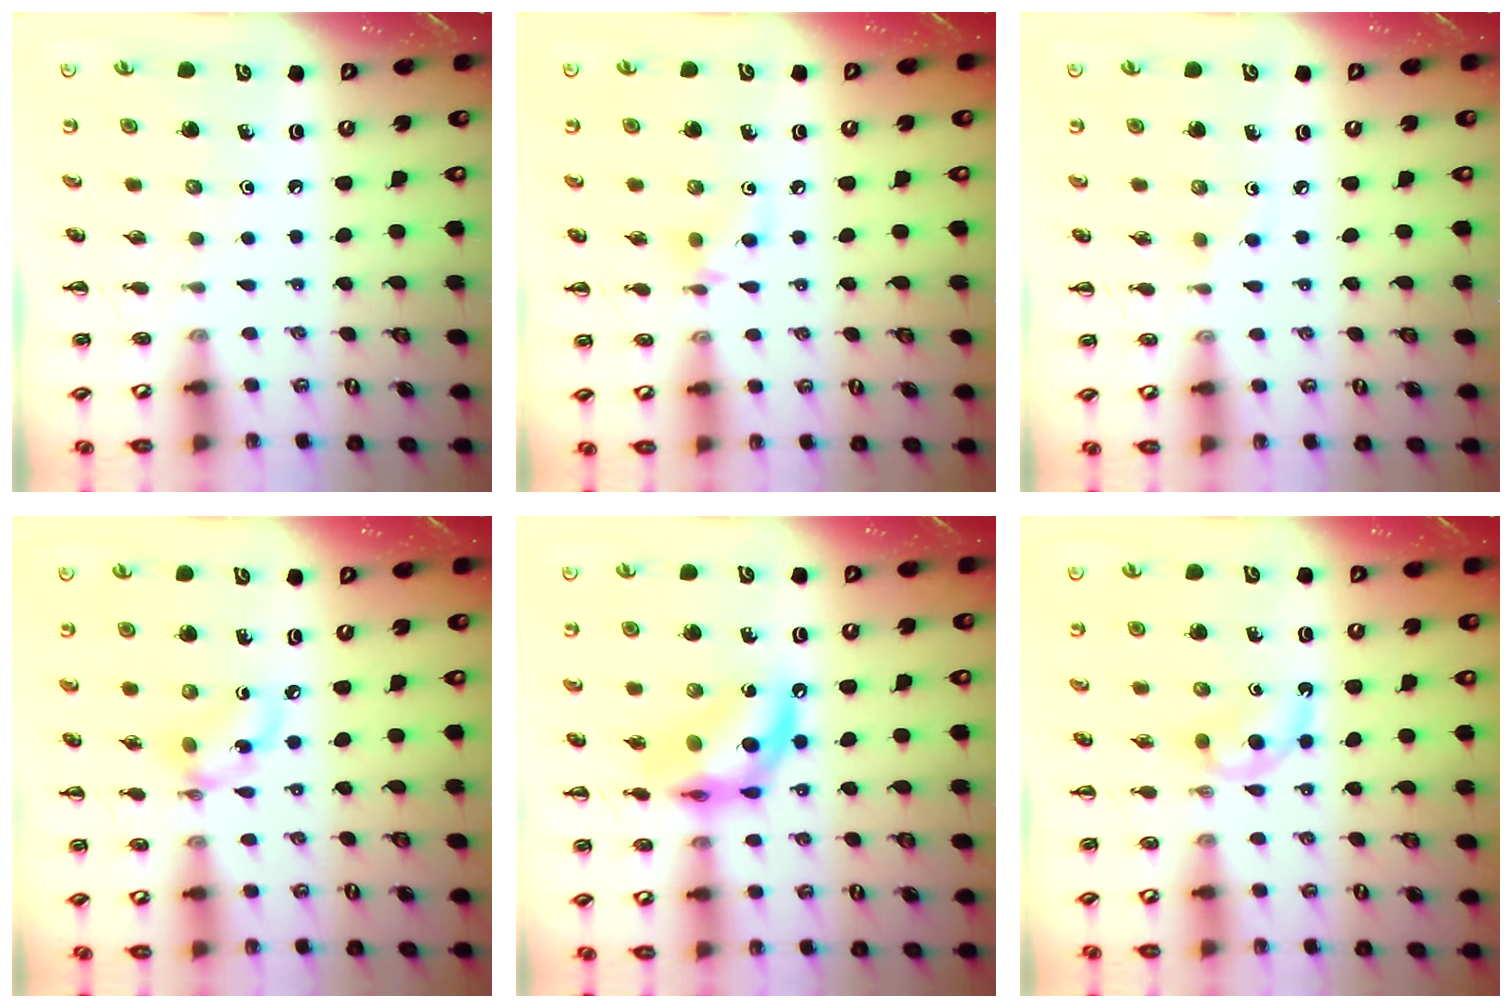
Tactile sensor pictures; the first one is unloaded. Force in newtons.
{"total": 6.5, "press": 6.3, "slide": 1.5}
{"total": 2.0, "press": 1.7, "slide": 1.0}
{"total": 7.4, "press": 7.4, "slide": 0.9}
{"total": 12.8, "press": 12.4, "slide": 3.4}
{"total": 4.7, "press": 4.4, "slide": 1.8}